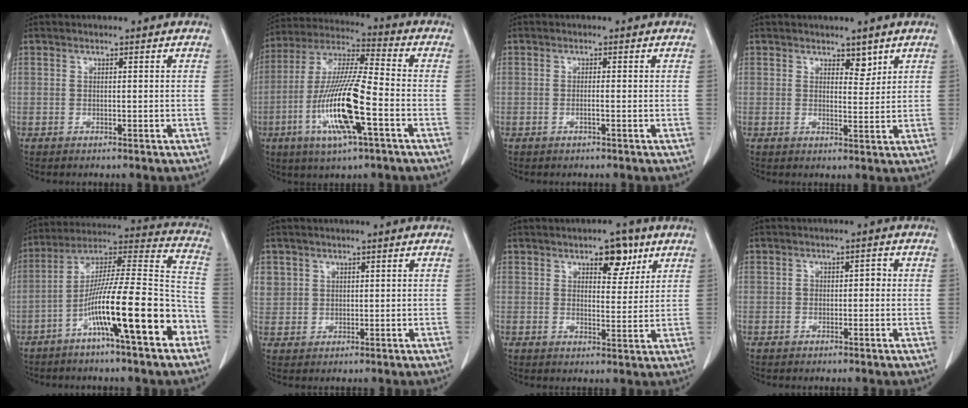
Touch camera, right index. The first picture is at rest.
{"total": 15.9, "force": [-5.1, 1.4, 15.0], "torque": [-0.302, -0.012, -0.096]}
{"total": 0.9, "force": [-0.4, -0.1, 0.7], "torque": [-0.013, 0.002, -0.007]}
{"total": 2.6, "force": [1.9, 1.3, 1.3], "torque": [-0.013, -0.008, 0.030]}
{"total": 18.8, "force": [-8.3, 1.3, 16.8], "torque": [-0.277, 0.005, -0.142]}
{"total": 3.8, "force": [1.6, 3.4, 0.6], "torque": [-0.008, 0.010, 0.038]}
{"total": 5.7, "force": [3.3, 2.5, 3.8], "torque": [-0.049, 0.001, 0.046]}
{"total": 1.8, "force": [-0.2, 1.2, 1.4], "torque": [-0.018, 0.014, -0.002]}